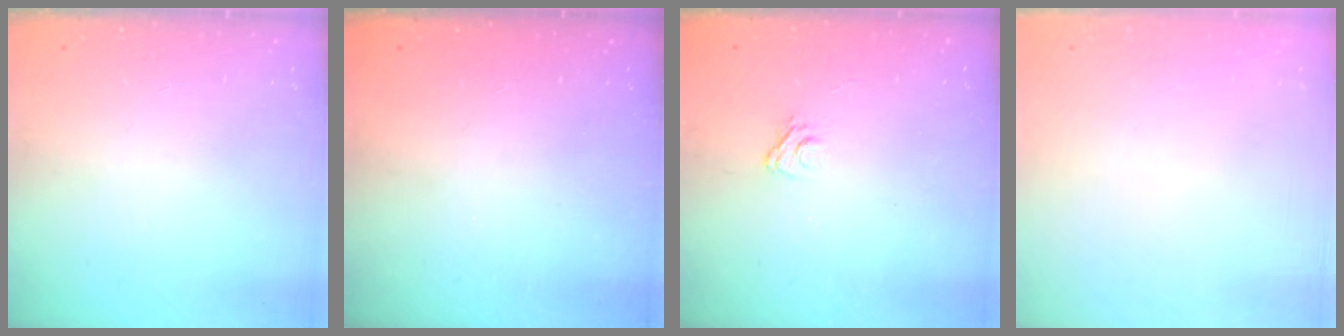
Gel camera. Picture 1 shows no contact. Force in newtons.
{"total": 2.3, "press": 2.2, "slide": 0.8}
{"total": 2.9, "press": 2.6, "slide": 1.2}
{"total": 2.7, "press": 2.6, "slide": 0.8}